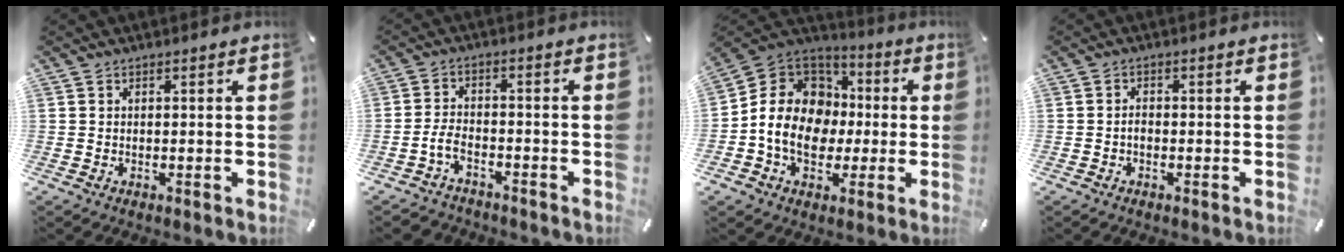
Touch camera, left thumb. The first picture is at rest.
{"total": 4.8, "force": [-2.8, 2.9, 2.6], "torque": [-0.064, 0.015, -0.058]}
{"total": 15.2, "force": [-2.2, 12.9, 7.8], "torque": [-0.164, 0.017, -0.036]}
{"total": 1.5, "force": [-0.6, 0.9, 1.1], "torque": [-0.023, 0.004, -0.013]}